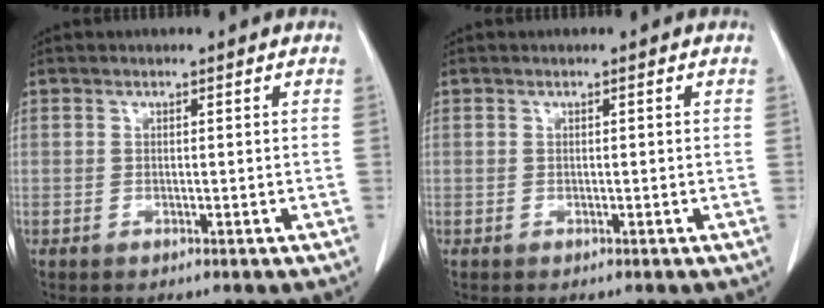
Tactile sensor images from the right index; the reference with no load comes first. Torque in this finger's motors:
{"motor_torque": [-0.07, 0.01, -0.03, -0.01]}